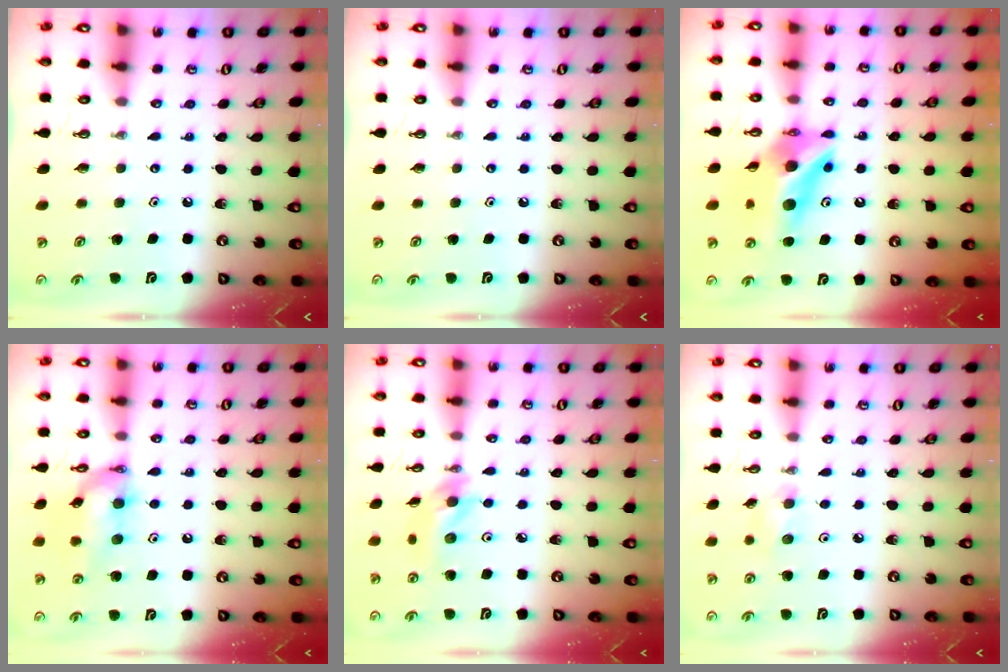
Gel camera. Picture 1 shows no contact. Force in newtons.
{"total": 0.0}
{"total": 13.1, "press": 13.1, "slide": 1.3}
{"total": 13.8, "press": 13.7, "slide": 1.6}
{"total": 11.4, "press": 11.2, "slide": 2.3}
{"total": 6.7, "press": 6.6, "slide": 1.4}